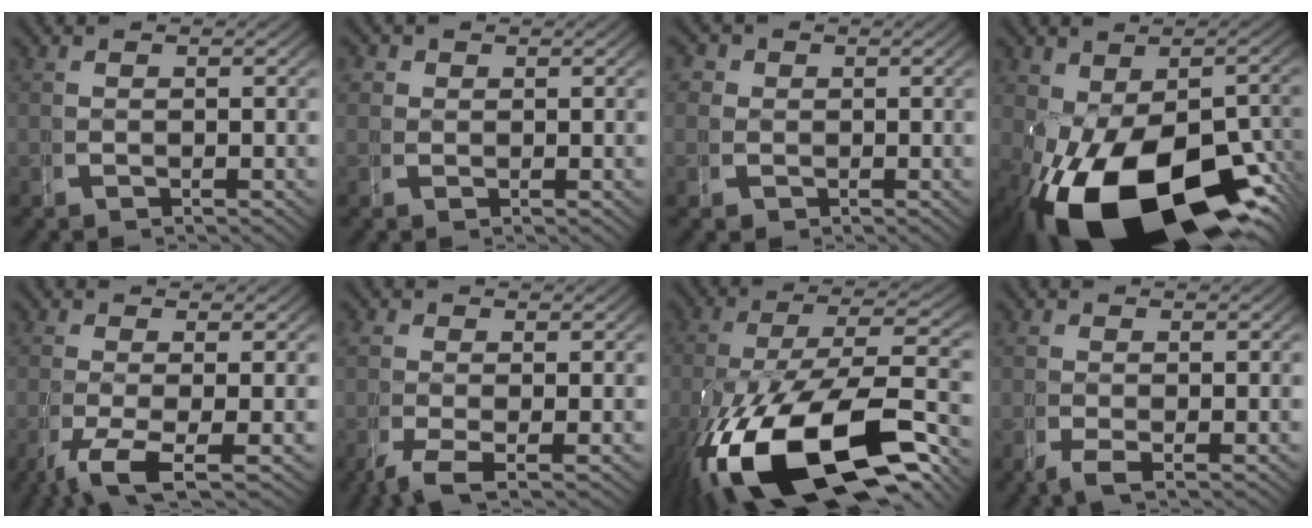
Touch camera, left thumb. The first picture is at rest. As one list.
[{"total": 1.9, "force": [0.7, 1.7, 0.4], "torque": [-0.007, -0.007, 0.011]}, {"total": 3.3, "force": [0.2, 3.2, 0.9], "torque": [-0.007, -0.002, -0.004]}, {"total": 16.6, "force": [-5.7, 8.3, 13.1], "torque": [-0.238, -0.051, -0.055]}, {"total": 5.5, "force": [-2.6, 2.3, 4.3], "torque": [-0.093, -0.030, -0.030]}, {"total": 3.5, "force": [-1.5, 1.8, 2.5], "torque": [-0.065, -0.028, -0.014]}, {"total": 15.4, "force": [-5.3, 7.3, 12.5], "torque": [-0.253, -0.049, -0.055]}, {"total": 1.5, "force": [-0.6, 0.7, 1.2], "torque": [-0.029, -0.012, -0.006]}]